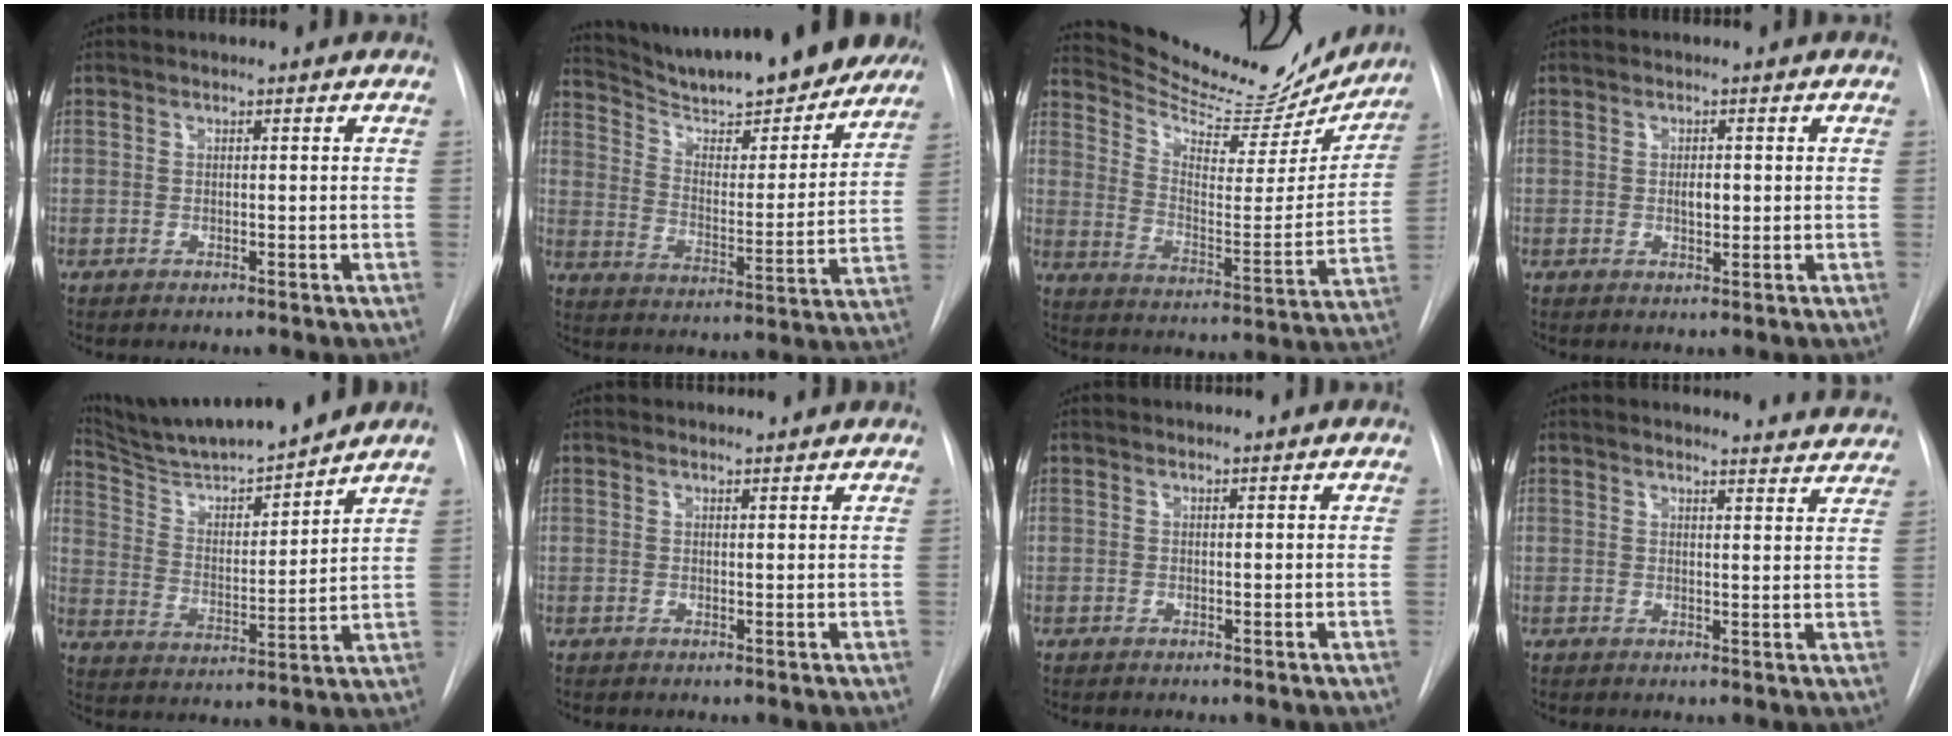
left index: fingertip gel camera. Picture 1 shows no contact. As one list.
[{"total": 23.0, "force": [20.5, 4.0, 9.7], "torque": [-0.154, -0.028, 0.287]}, {"total": 20.3, "force": [19.2, 4.3, 5.1], "torque": [-0.081, -0.052, 0.268]}, {"total": 1.6, "force": [-0.4, 0.8, 1.4], "torque": [-0.023, -0.007, -0.006]}, {"total": 15.3, "force": [14.1, 0.3, 6.0], "torque": [-0.108, -0.013, 0.245]}, {"total": 2.5, "force": [2.4, 0.3, 0.4], "torque": [-0.010, 0.010, 0.029]}, {"total": 0.0}, {"total": 12.8, "force": [12.5, 1.6, 1.8], "torque": [-0.001, -0.043, 0.119]}]